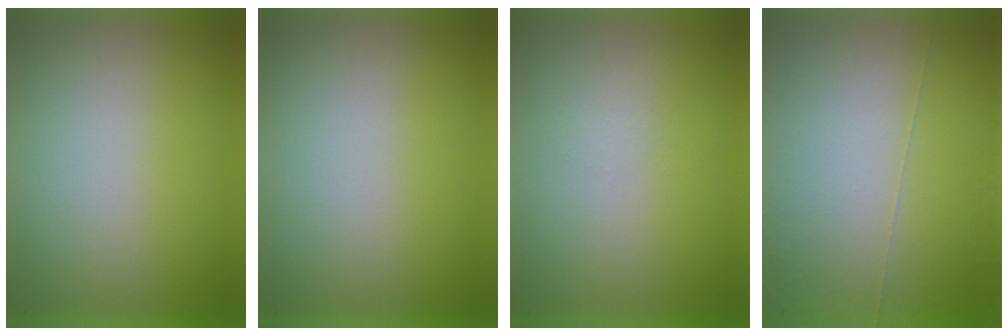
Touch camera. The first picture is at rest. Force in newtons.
{"total": 0.0}
{"total": 1.3}
{"total": 5.9}